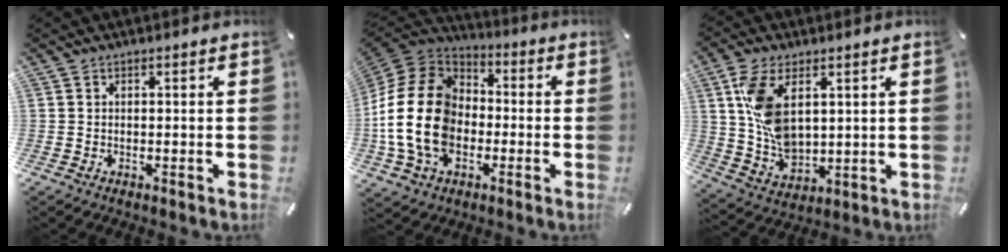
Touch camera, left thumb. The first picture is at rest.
{"total": 20.2, "force": [-3.6, 15.4, 12.5], "torque": [-0.278, 0.029, -0.066]}
{"total": 11.4, "force": [3.6, 6.9, 8.3], "torque": [-0.187, -0.013, 0.067]}